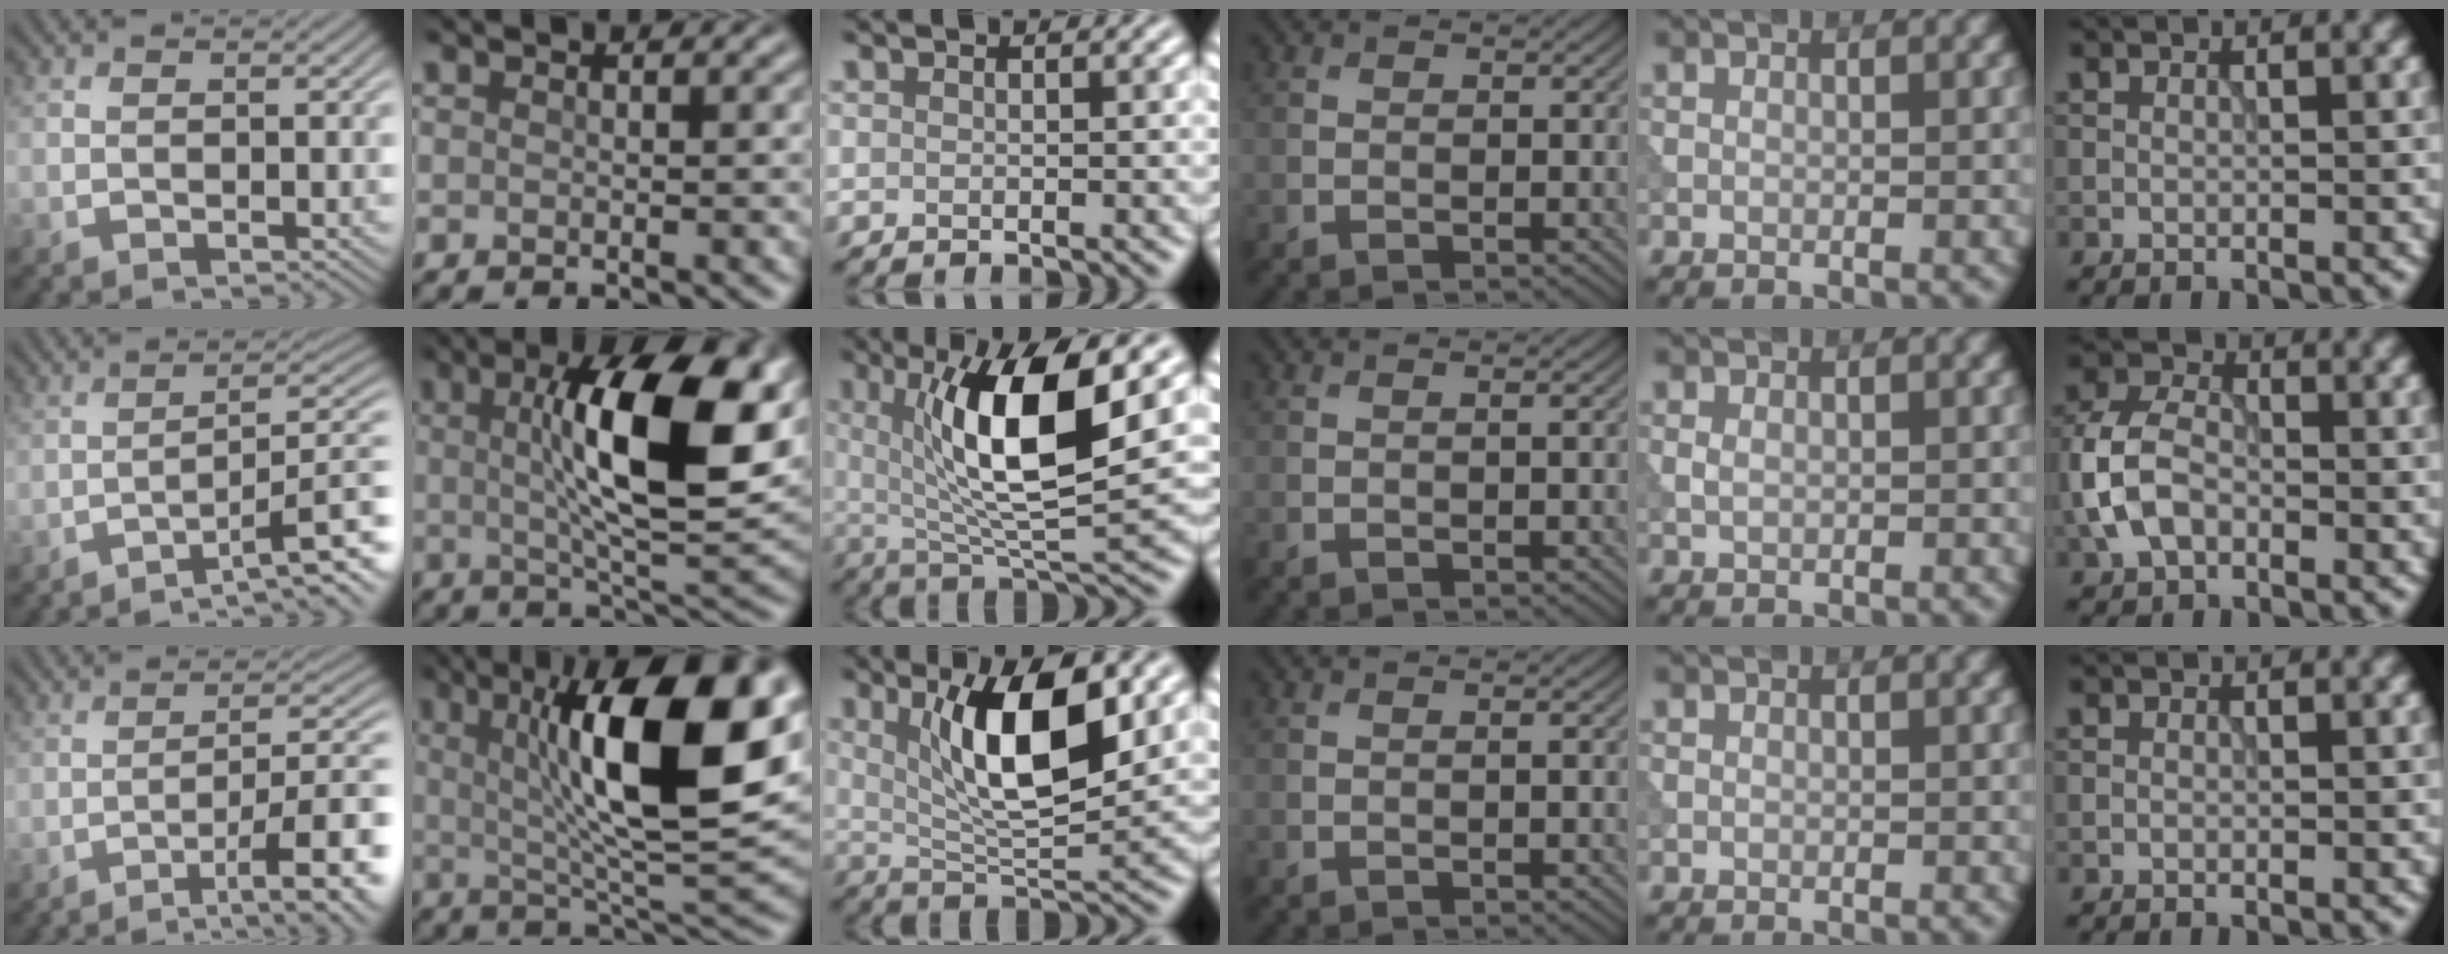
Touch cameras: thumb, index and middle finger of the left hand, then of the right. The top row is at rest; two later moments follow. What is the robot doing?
{"motion": "dispense", "object": "syringe"}